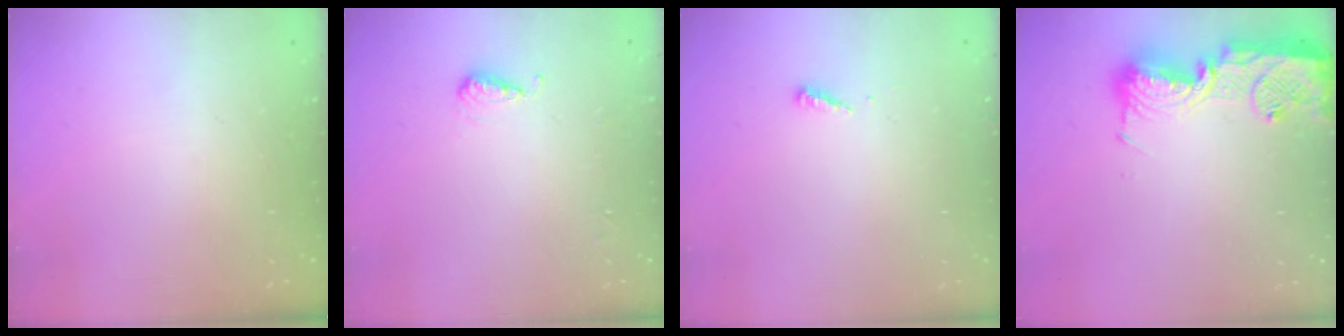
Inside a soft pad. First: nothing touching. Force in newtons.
{"total": 5.2, "press": 5.1, "slide": 0.9}
{"total": 3.5, "press": 3.5, "slide": 0.2}
{"total": 15.2, "press": 15.1, "slide": 1.2}